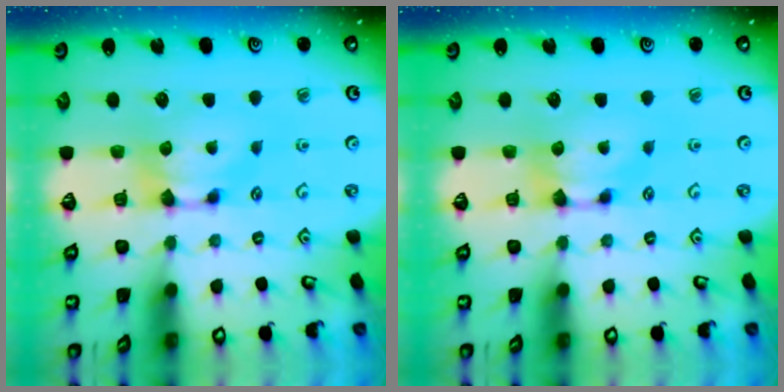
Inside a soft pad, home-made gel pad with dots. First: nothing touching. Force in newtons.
{"total": 0.0}